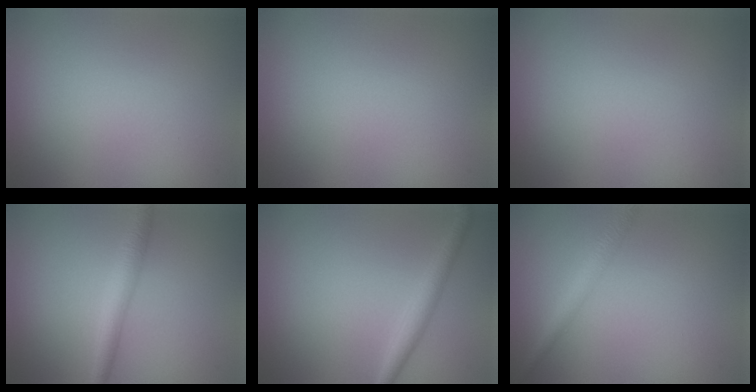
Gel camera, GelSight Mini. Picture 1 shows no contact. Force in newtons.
{"total": 0.0}
{"total": 0.0}
{"total": 2.7, "press": 2.7, "slide": 0.0}
{"total": 2.1, "press": 2.1, "slide": 0.1}
{"total": 2.2, "press": 2.2, "slide": 0.1}